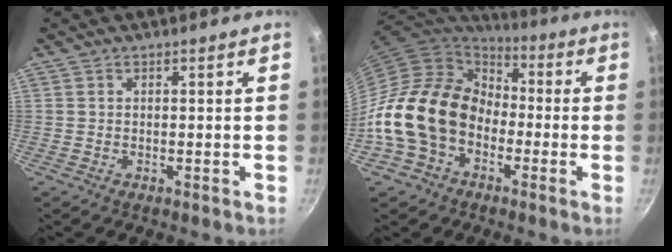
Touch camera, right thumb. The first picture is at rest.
{"total": 19.5, "force": [-4.4, 14.9, 11.8], "torque": [-0.189, 0.056, -0.093]}